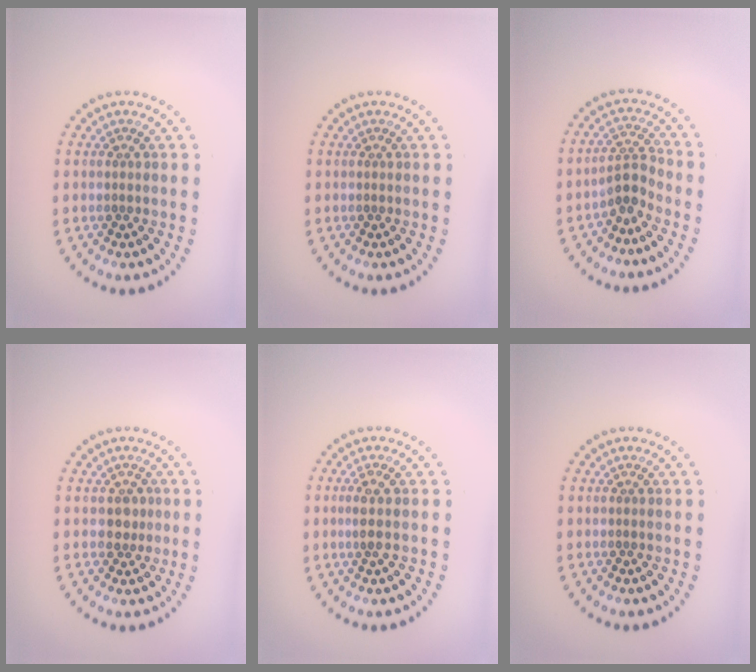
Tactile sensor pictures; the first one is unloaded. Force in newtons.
{"total": 0.0}
{"total": 2.5, "press": 1.8, "slide": 1.7}
{"total": 1.6, "press": 1.4, "slide": 0.8}
{"total": 1.7, "press": 1.4, "slide": 1.0}
{"total": 0.0}